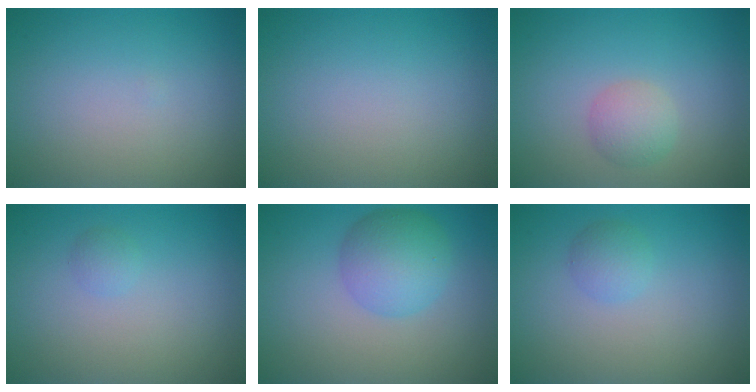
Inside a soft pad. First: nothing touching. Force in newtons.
{"total": 0.0}
{"total": 2.1, "press": 2.1, "slide": 0.0}
{"total": 0.8, "press": 0.8, "slide": 0.0}
{"total": 4.4, "press": 4.4, "slide": 0.2}
{"total": 1.6, "press": 1.6, "slide": 0.1}